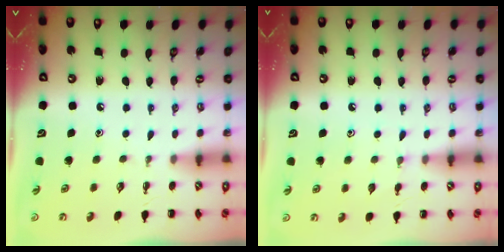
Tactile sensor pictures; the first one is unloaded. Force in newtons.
{"total": 4.2, "press": 3.9, "slide": 1.6}